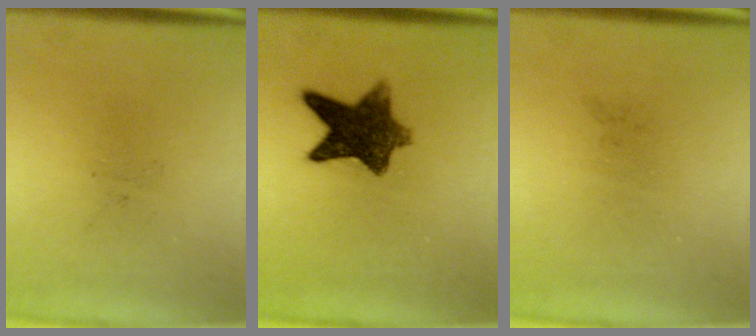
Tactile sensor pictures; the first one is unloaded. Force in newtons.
{"total": 9.3}
{"total": 0.0}